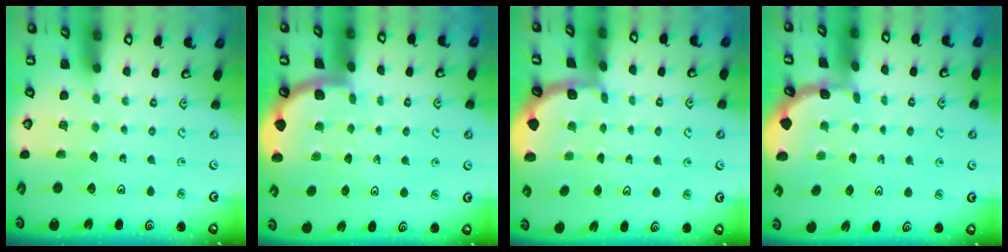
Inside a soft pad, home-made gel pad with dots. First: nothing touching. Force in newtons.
{"total": 1.7, "press": 1.7, "slide": 0.0}
{"total": 1.7, "press": 1.7, "slide": 0.4}
{"total": 1.2, "press": 1.1, "slide": 0.2}